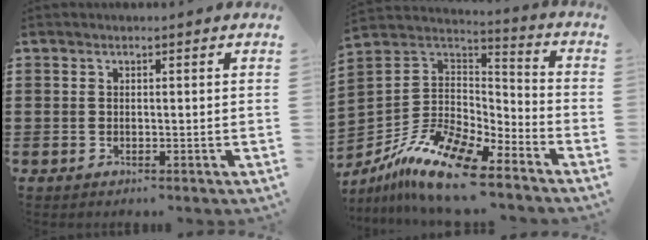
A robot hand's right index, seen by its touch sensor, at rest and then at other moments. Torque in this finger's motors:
{"motor_torque": [0.15, 0.22, -0.13, -0.11]}